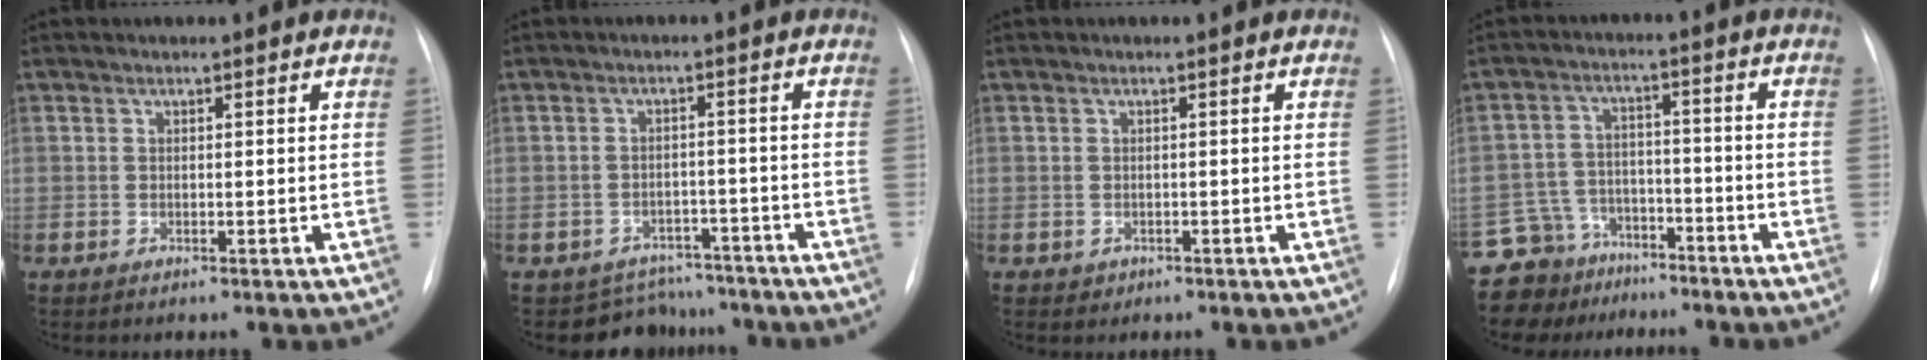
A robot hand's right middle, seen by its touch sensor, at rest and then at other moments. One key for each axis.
{"total": 6.6, "fx": -5.8, "fy": 3.0, "fz": -1.1, "tx": 0.025, "ty": 0.028, "tz": -0.077}
{"total": 0.9, "fx": -0.4, "fy": 0.8, "fz": 0.0, "tx": 0.000, "ty": 0.003, "tz": -0.004}
{"total": 10.7, "fx": -8.5, "fy": 6.5, "fz": 0.1, "tx": -0.019, "ty": 0.042, "tz": -0.137}